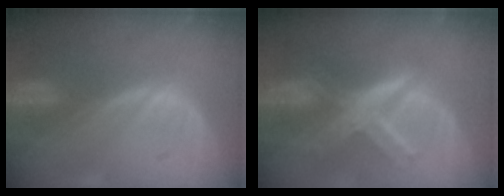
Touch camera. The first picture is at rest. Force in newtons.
{"total": 8.4, "press": 7.2, "slide": 4.2}